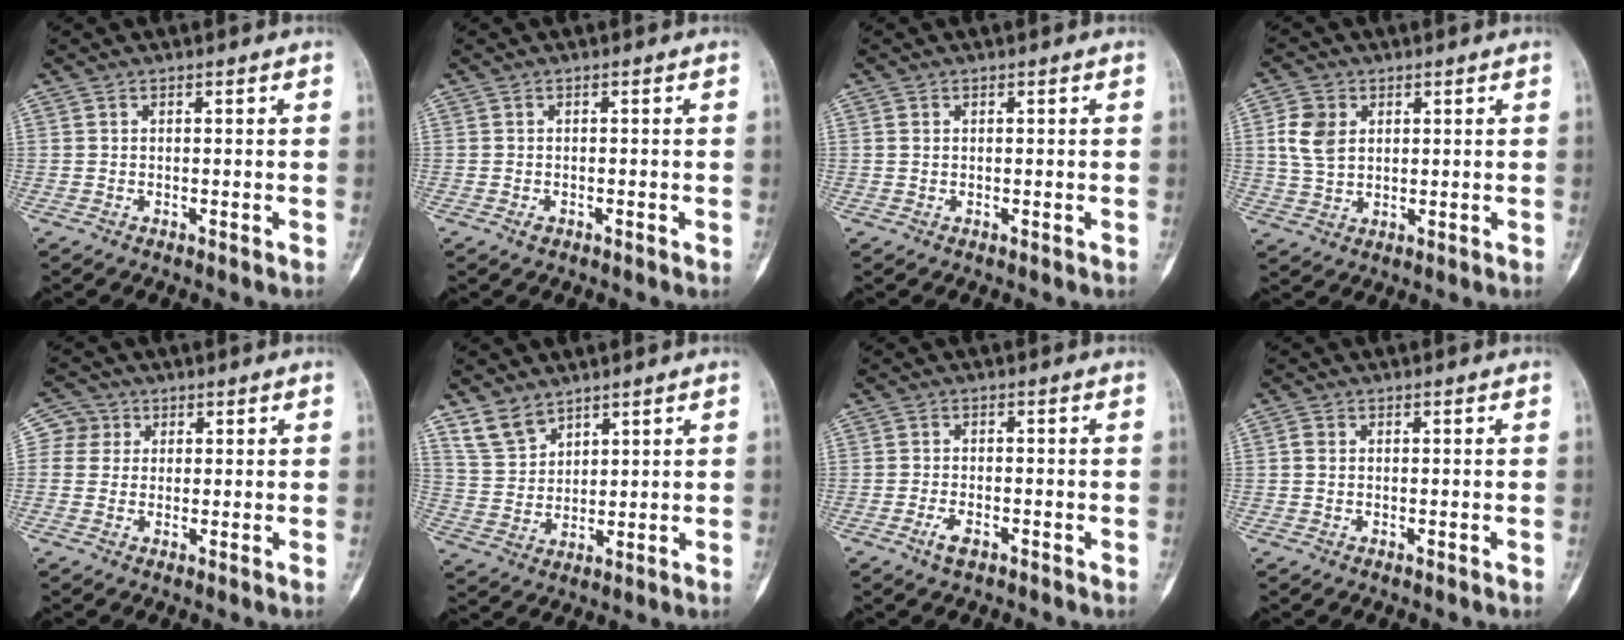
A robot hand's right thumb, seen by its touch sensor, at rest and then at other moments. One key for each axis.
{"total": 0.9, "fx": -0.4, "fy": 0.5, "fz": 0.5, "tx": -0.008, "ty": 0.000, "tz": -0.008}
{"total": 0.8, "fx": 0.2, "fy": 0.6, "fz": 0.5, "tx": -0.012, "ty": 0.000, "tz": 0.006}
{"total": 6.8, "fx": 1.7, "fy": 5.0, "fz": 4.4, "tx": -0.079, "ty": -0.002, "tz": 0.036}
{"total": 4.0, "fx": 1.0, "fy": 3.8, "fz": 0.2, "tx": 0.023, "ty": 0.003, "tz": 0.009}
{"total": 6.5, "fx": 5.0, "fy": 3.7, "fz": 1.9, "tx": -0.026, "ty": -0.023, "tz": 0.108}
{"total": 2.7, "fx": -1.6, "fy": 1.2, "fz": 1.9, "tx": -0.041, "ty": 0.004, "tz": -0.030}
{"total": 1.5, "fx": 0.2, "fy": 1.1, "fz": 0.9, "tx": -0.017, "ty": 0.001, "tz": 0.004}